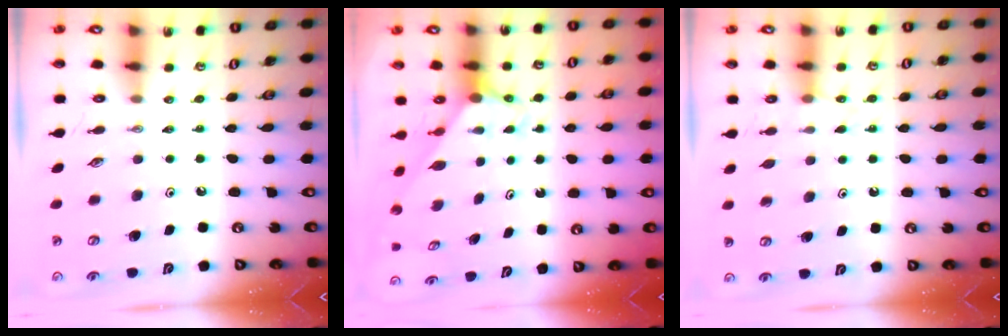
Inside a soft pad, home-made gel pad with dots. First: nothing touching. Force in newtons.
{"total": 2.8, "press": 2.8, "slide": 0.0}
{"total": 5.9, "press": 5.8, "slide": 0.7}